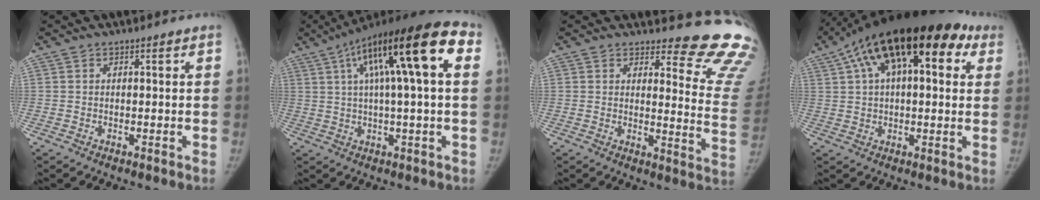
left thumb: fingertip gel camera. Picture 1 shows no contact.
{"total": 21.6, "force": [6.0, 5.2, 20.1], "torque": [-0.323, 0.039, 0.087]}
{"total": 16.2, "force": [15.3, 3.8, 3.7], "torque": [0.009, -0.178, 0.145]}
{"total": 24.3, "force": [10.1, 11.6, 18.8], "torque": [-0.279, 0.051, 0.156]}